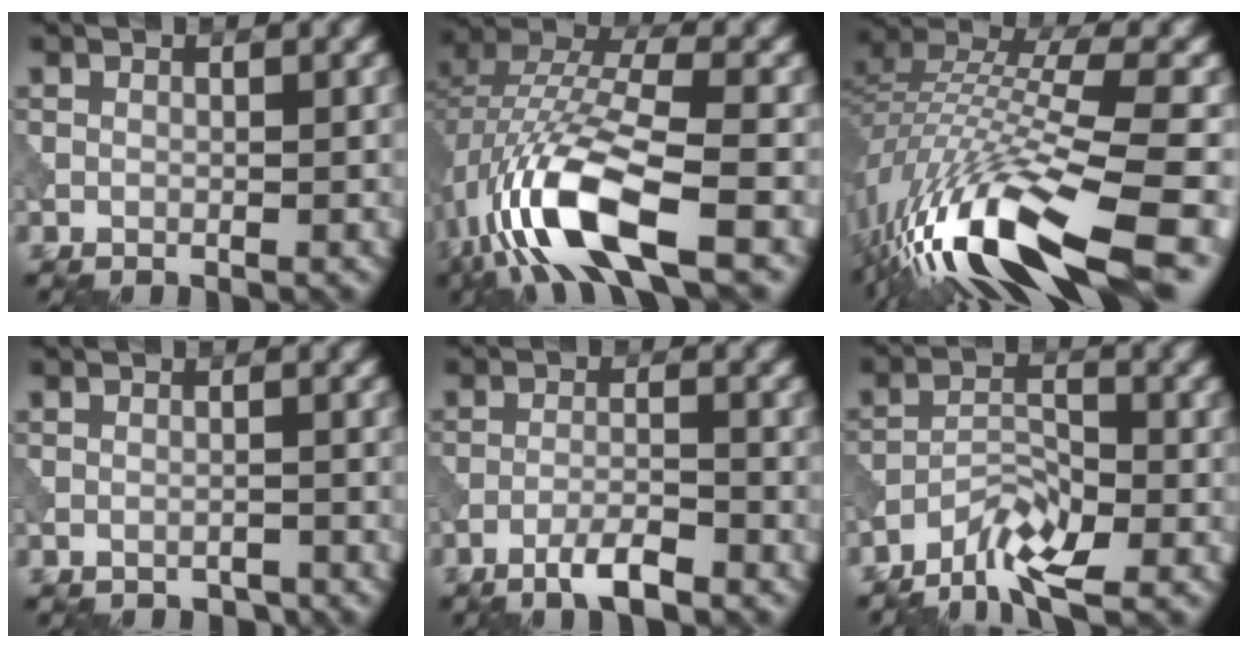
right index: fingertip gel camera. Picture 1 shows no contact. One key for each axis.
{"total": 11.3, "fx": -5.1, "fy": 4.0, "fz": 9.3, "tx": -0.194, "ty": 0.007, "tz": -0.102}
{"total": 14.9, "fx": -8.2, "fy": 4.0, "fz": 11.8, "tx": -0.246, "ty": 0.014, "tz": -0.144}
{"total": 1.3, "fx": -1.2, "fy": 0.3, "fz": 0.3, "tx": -0.006, "ty": -0.001, "tz": -0.023}
{"total": 3.2, "fx": -2.4, "fy": 0.4, "fz": 2.1, "tx": -0.039, "ty": 0.005, "tz": -0.051}
{"total": 4.9, "fx": -3.8, "fy": 1.3, "fz": 2.8, "tx": -0.048, "ty": -0.001, "tz": -0.074}